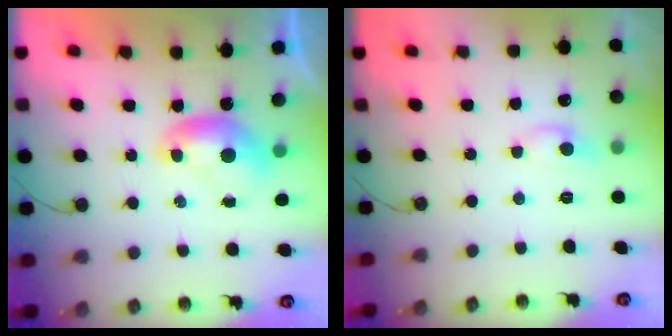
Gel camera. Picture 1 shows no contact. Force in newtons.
{"total": 2.7, "press": 2.7, "slide": 0.6}